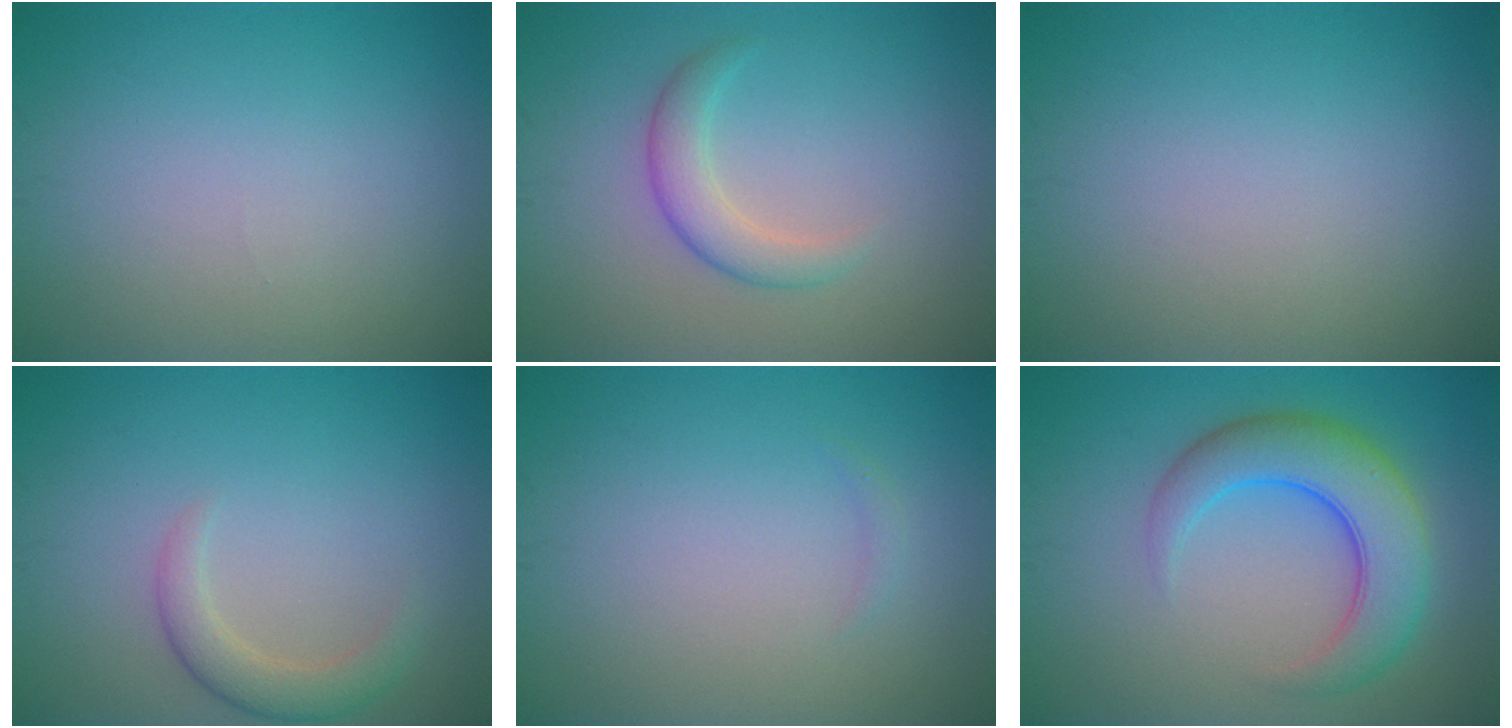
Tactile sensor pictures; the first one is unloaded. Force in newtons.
{"total": 2.5, "press": 2.5, "slide": 0.1}
{"total": 0.0}
{"total": 2.5, "press": 2.5, "slide": 0.2}
{"total": 0.5, "press": 0.5, "slide": 0.1}
{"total": 6.7, "press": 6.7, "slide": 0.0}